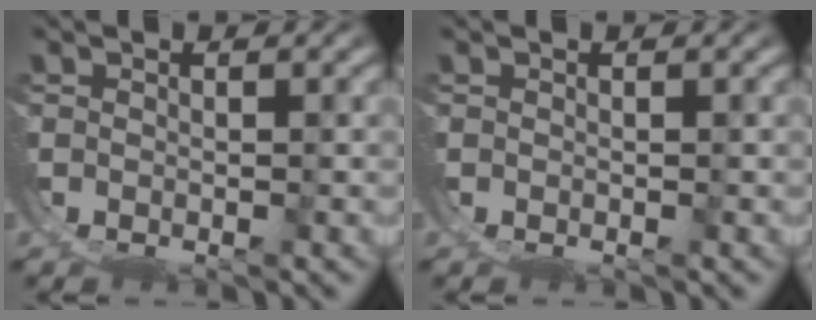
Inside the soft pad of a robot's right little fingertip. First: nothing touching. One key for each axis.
{"total": 0.0}